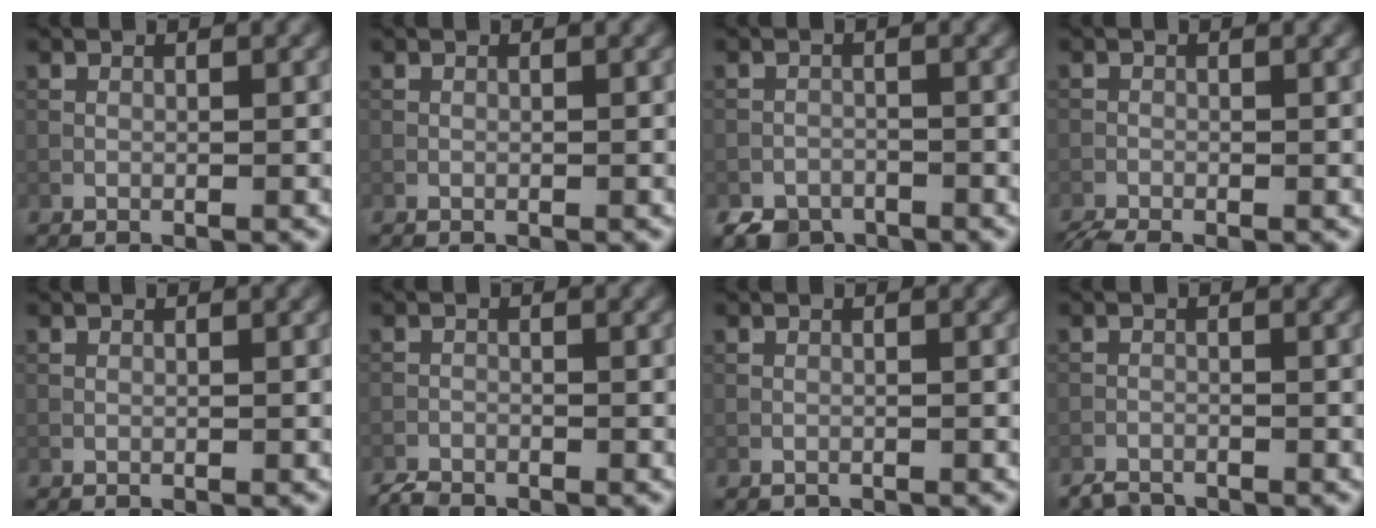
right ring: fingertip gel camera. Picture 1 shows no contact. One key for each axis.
{"total": 0.0}
{"total": 3.4, "fx": -2.7, "fy": 1.9, "fz": 0.7, "tx": -0.004, "ty": -0.005, "tz": -0.046}
{"total": 2.3, "fx": -2.0, "fy": 0.5, "fz": 0.9, "tx": -0.021, "ty": -0.011, "tz": -0.048}
{"total": 0.0}
{"total": 1.6, "fx": -1.5, "fy": 0.3, "fz": 0.2, "tx": -0.006, "ty": -0.003, "tz": -0.036}
{"total": 0.8, "fx": -0.8, "fy": 0.1, "fz": -0.1, "tx": 0.003, "ty": -0.005, "tz": -0.015}
{"total": 1.7, "fx": -1.7, "fy": 0.4, "fz": 0.2, "tx": -0.002, "ty": -0.003, "tz": -0.036}